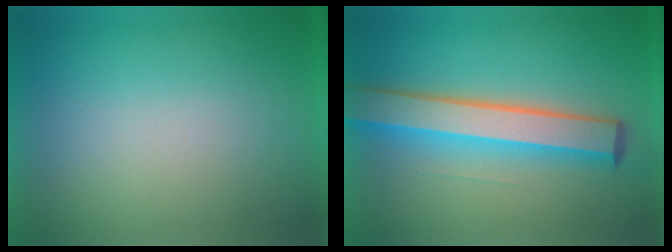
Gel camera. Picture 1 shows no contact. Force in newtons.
{"total": 6.9}